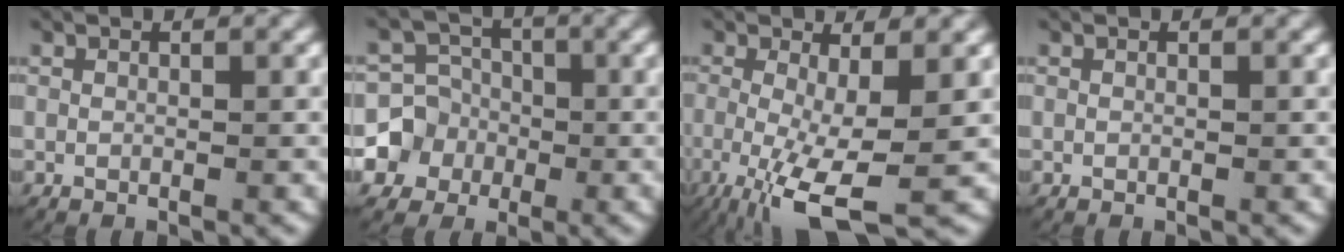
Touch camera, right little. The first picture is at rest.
{"total": 8.1, "force": [-2.4, 7.3, 2.4], "torque": [-0.067, -0.029, -0.042]}
{"total": 6.9, "force": [-3.1, 2.1, 5.8], "torque": [-0.115, -0.041, -0.031]}
{"total": 0.0}